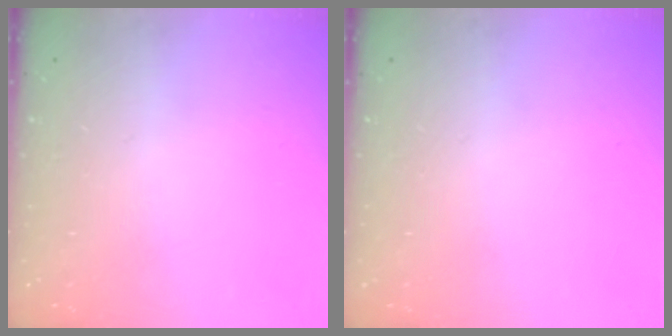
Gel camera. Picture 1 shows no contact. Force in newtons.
{"total": 0.0}